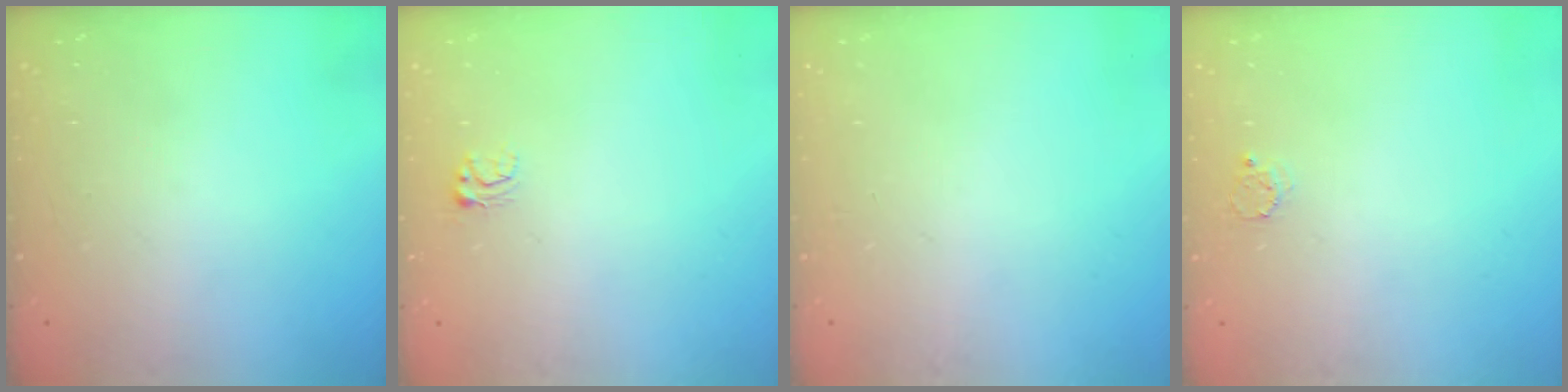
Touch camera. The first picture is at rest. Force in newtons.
{"total": 3.4, "press": 3.4, "slide": 0.3}
{"total": 0.0}
{"total": 2.3, "press": 2.3, "slide": 0.2}